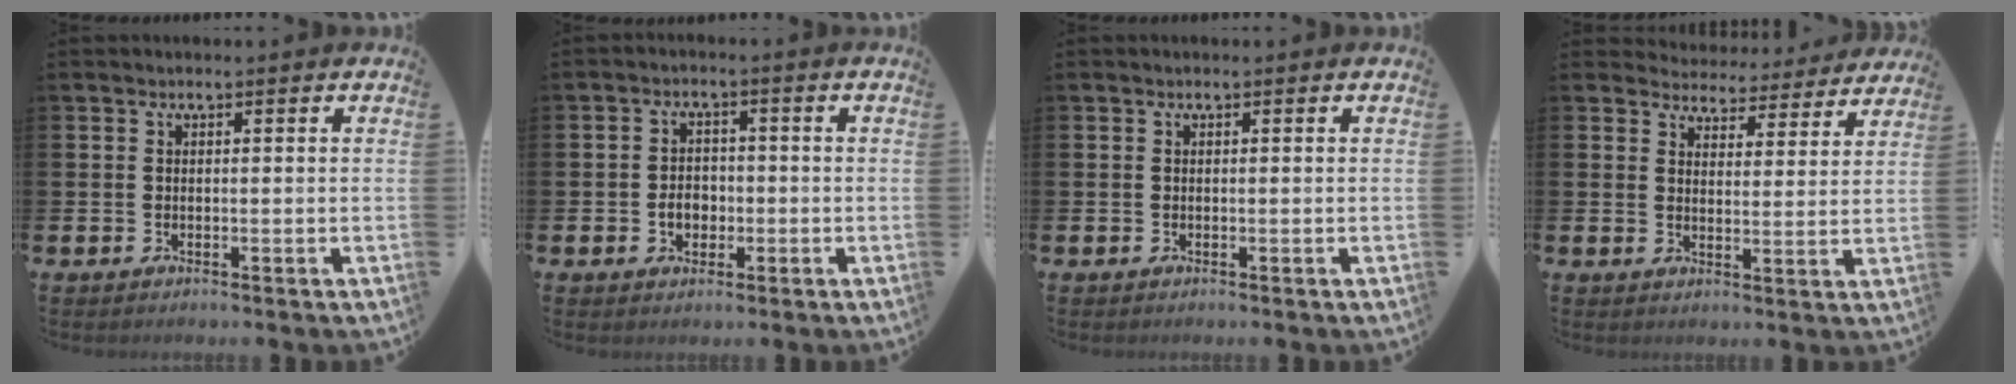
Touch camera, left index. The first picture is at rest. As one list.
[{"total": 2.9, "force": [-0.8, 2.3, 1.6], "torque": [-0.012, -0.005, -0.023]}, {"total": 0.0}, {"total": 4.7, "force": [4.6, 1.2, -0.1], "torque": [-0.004, -0.046, 0.077]}]